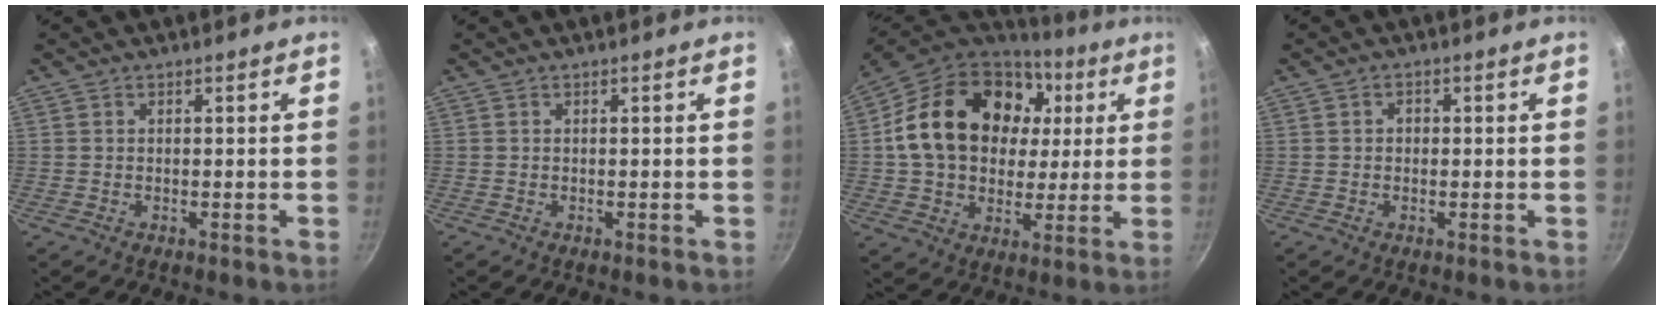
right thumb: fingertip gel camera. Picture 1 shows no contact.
{"total": 0.0}
{"total": 25.2, "force": [5.3, 18.7, 16.0], "torque": [-0.267, 0.022, 0.090]}
{"total": 1.1, "force": [0.0, 0.9, 0.5], "torque": [-0.006, 0.005, 0.001]}